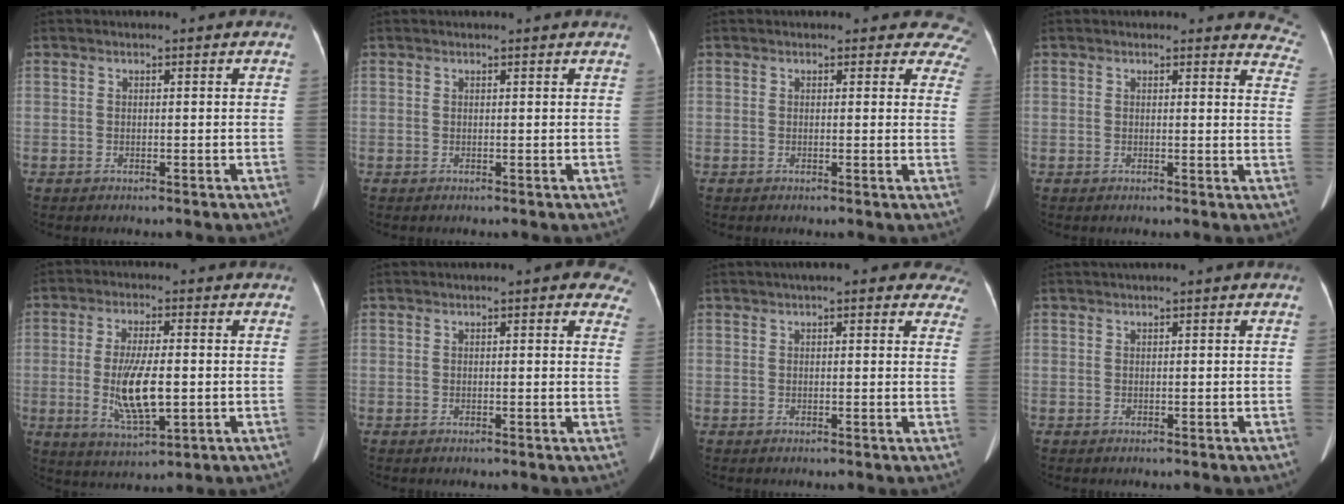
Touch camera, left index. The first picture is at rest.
{"total": 1.0, "force": [1.0, 0.2, 0.2], "torque": [-0.012, 0.008, 0.011]}
{"total": 6.6, "force": [5.9, 3.1, 0.1], "torque": [0.051, -0.014, 0.020]}
{"total": 6.4, "force": [5.9, 2.4, -0.1], "torque": [0.042, -0.032, 0.020]}
{"total": 9.1, "force": [-1.0, 2.4, 8.8], "torque": [-0.177, -0.010, -0.011]}
{"total": 6.0, "force": [4.2, 1.6, 3.9], "torque": [-0.027, 0.003, 0.027]}
{"total": 10.3, "force": [8.1, 2.9, 5.7], "torque": [-0.045, 0.018, 0.084]}
{"total": 0.9, "force": [0.5, 0.0, 0.7], "torque": [-0.017, 0.016, 0.012]}